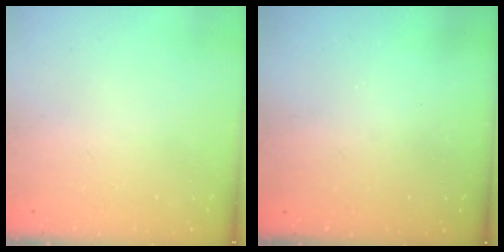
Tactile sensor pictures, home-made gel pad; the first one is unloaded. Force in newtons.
{"total": 3.2, "press": 3.2, "slide": 0.1}